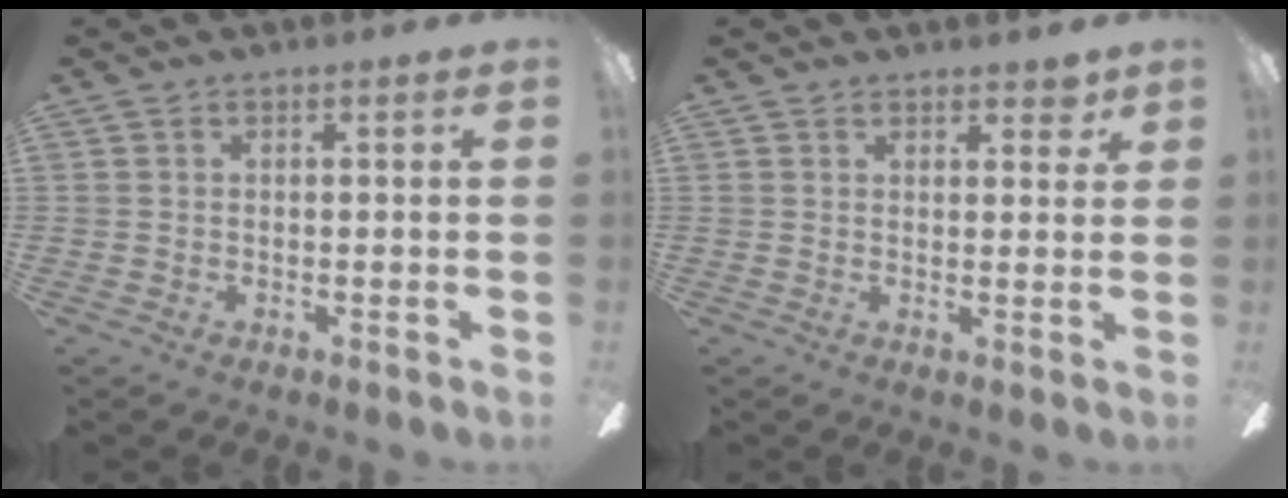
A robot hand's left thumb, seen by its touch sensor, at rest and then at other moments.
{"total": 3.1, "force": [2.5, 1.2, 1.4], "torque": [-0.007, -0.011, 0.040]}